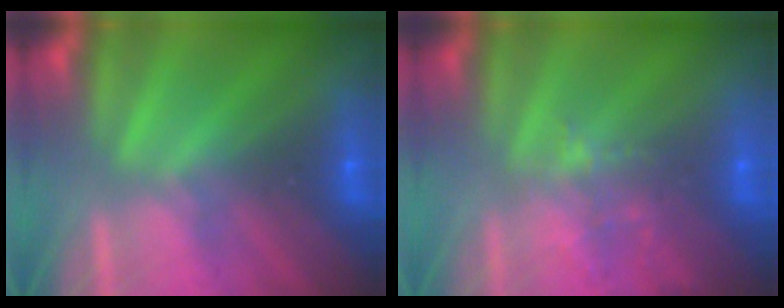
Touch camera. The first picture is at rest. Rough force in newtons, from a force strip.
{"total": 1.6}